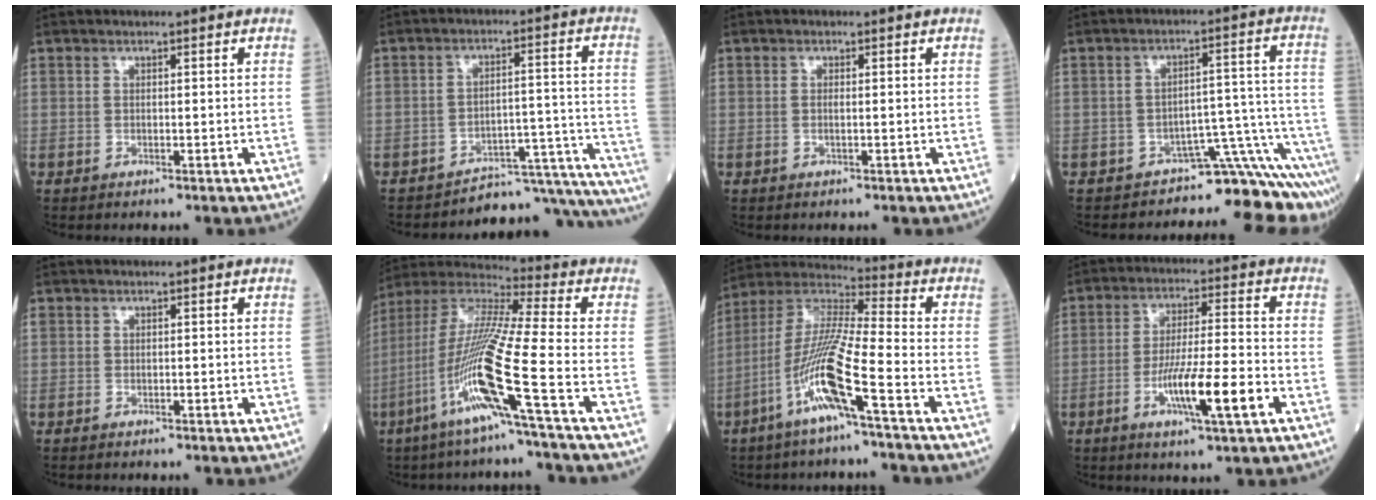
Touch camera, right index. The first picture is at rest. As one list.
[{"total": 12.6, "force": [-12.4, 1.6, -1.0], "torque": [0.041, 0.055, -0.161]}, {"total": 0.6, "force": [0.0, 0.1, 0.6], "torque": [-0.014, 0.001, 0.002]}, {"total": 8.4, "force": [-8.1, 0.3, 2.1], "torque": [0.011, 0.072, -0.107]}, {"total": 0.5, "force": [-0.3, 0.4, 0.2], "torque": [-0.008, 0.000, -0.008]}, {"total": 16.8, "force": [-6.5, -1.5, 15.4], "torque": [-0.319, -0.018, -0.132]}, {"total": 13.2, "force": [-5.7, -0.1, 11.9], "torque": [-0.250, -0.006, -0.116]}, {"total": 10.7, "force": [-4.0, 0.4, 9.9], "torque": [-0.177, -0.008, -0.068]}]